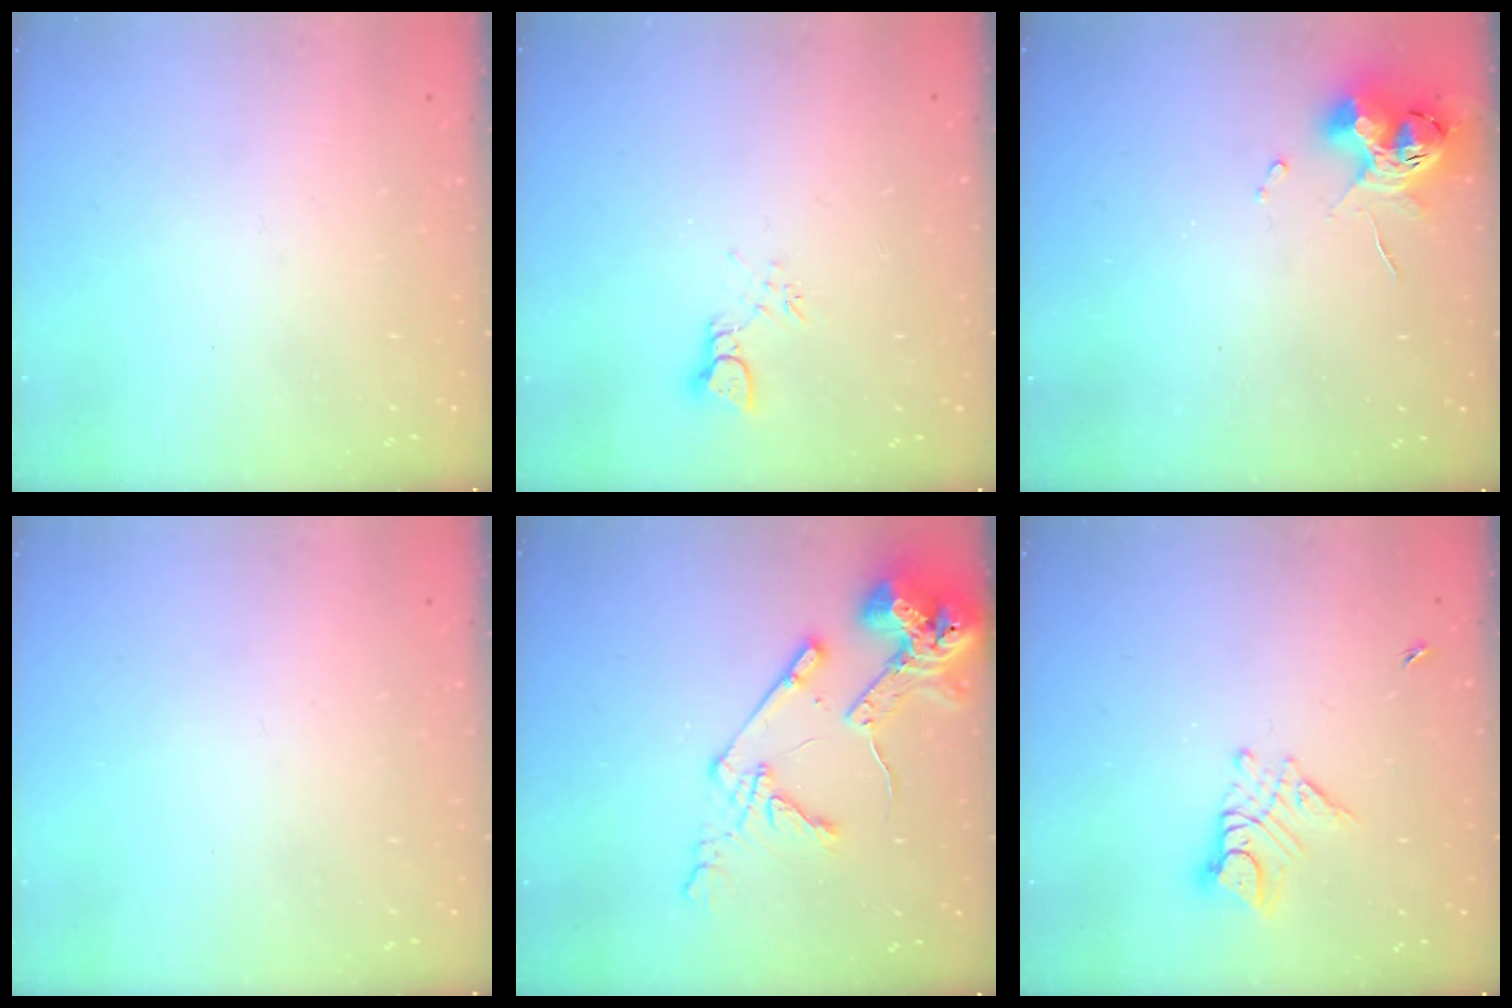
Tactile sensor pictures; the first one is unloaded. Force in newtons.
{"total": 2.6, "press": 2.6, "slide": 0.2}
{"total": 11.2, "press": 11.2, "slide": 0.5}
{"total": 0.0}
{"total": 15.3, "press": 15.1, "slide": 2.1}
{"total": 8.3, "press": 8.2, "slide": 0.6}